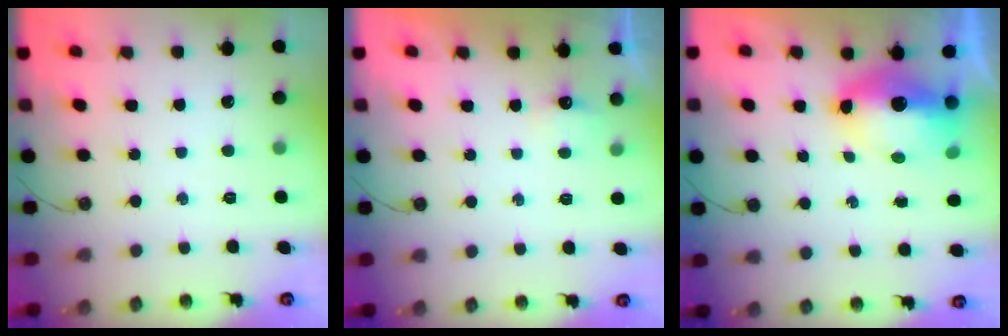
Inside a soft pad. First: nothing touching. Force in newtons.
{"total": 3.2, "press": 3.2, "slide": 0.5}
{"total": 9.4, "press": 9.3, "slide": 1.1}